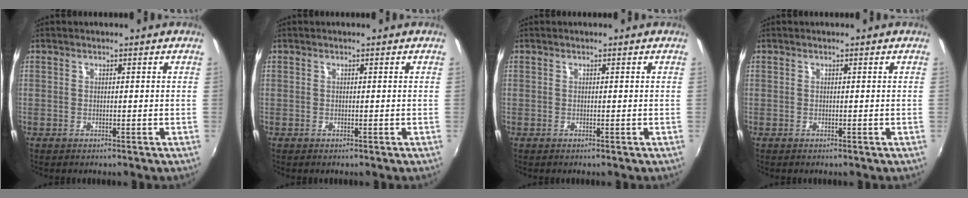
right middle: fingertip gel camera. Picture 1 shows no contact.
{"total": 0.0}
{"total": 0.0}
{"total": 0.0}